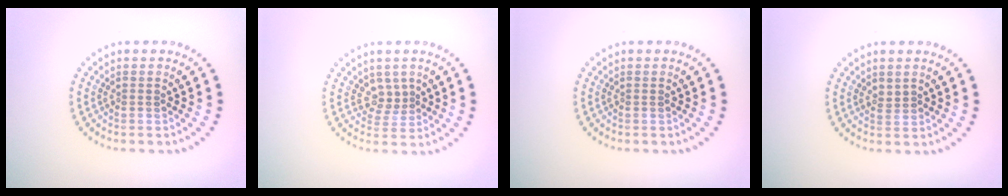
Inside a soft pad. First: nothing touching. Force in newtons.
{"total": 1.9, "press": 1.4, "slide": 1.3}
{"total": 0.0}
{"total": 0.9, "press": 0.8, "slide": 0.4}